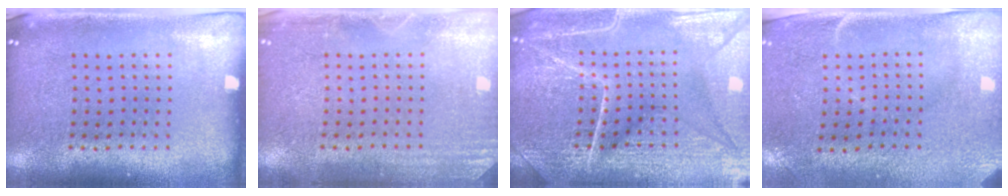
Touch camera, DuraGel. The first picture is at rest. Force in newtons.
{"total": 2.6, "press": 2.5, "slide": 0.4}
{"total": 7.2, "press": 7.1, "slide": 0.9}
{"total": 2.9, "press": 2.4, "slide": 1.6}